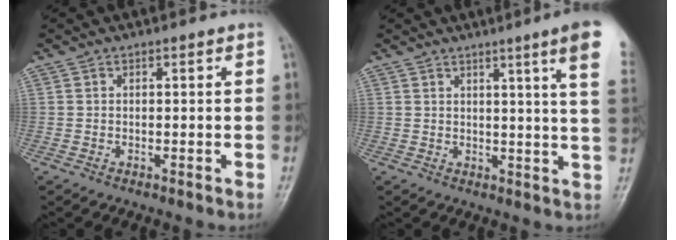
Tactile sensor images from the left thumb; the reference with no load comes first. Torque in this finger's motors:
{"motor_torque": [3.08, 1.93, 1.35, -1.42, 0.10]}